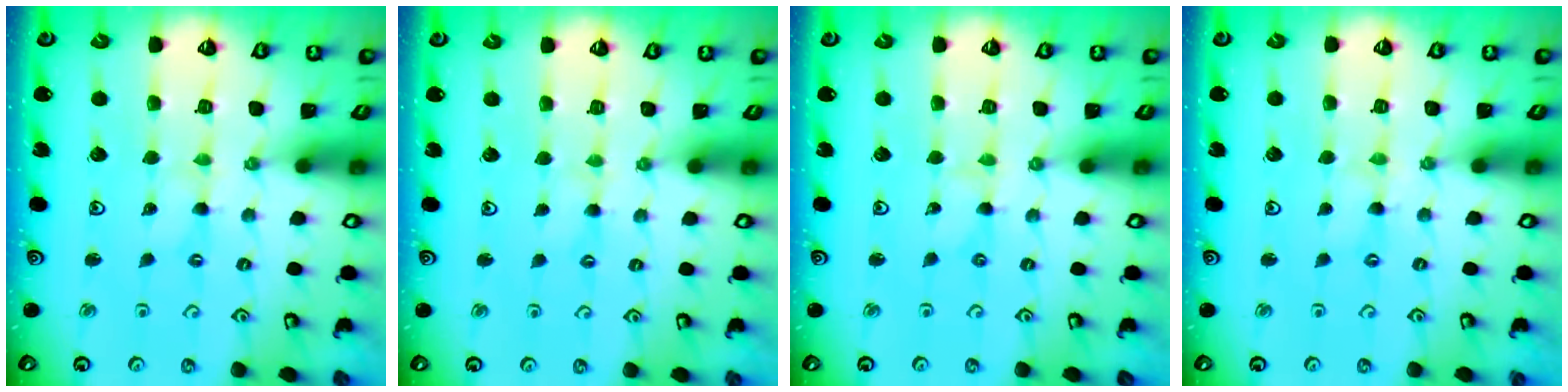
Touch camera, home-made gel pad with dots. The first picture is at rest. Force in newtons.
{"total": 2.1, "press": 2.0, "slide": 0.4}
{"total": 0.0}
{"total": 0.0}